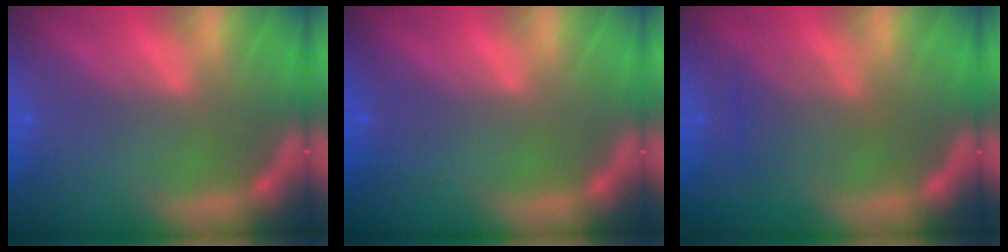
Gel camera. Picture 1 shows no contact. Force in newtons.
{"total": 0.0}
{"total": 3.0}